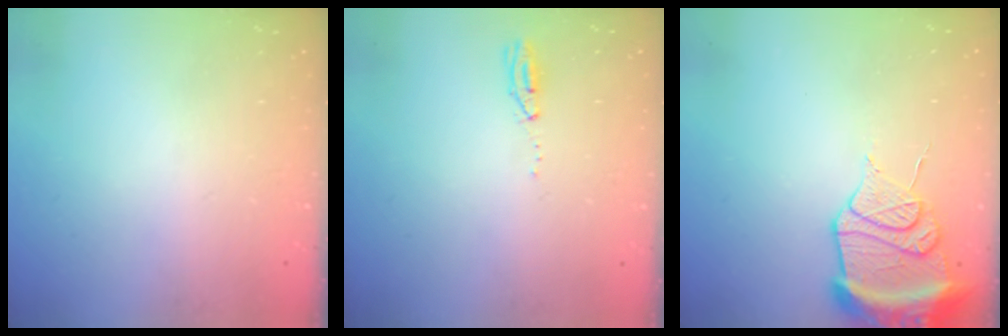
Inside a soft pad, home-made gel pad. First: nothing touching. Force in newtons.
{"total": 3.5, "press": 2.9, "slide": 2.0}
{"total": 15.7, "press": 14.5, "slide": 6.0}